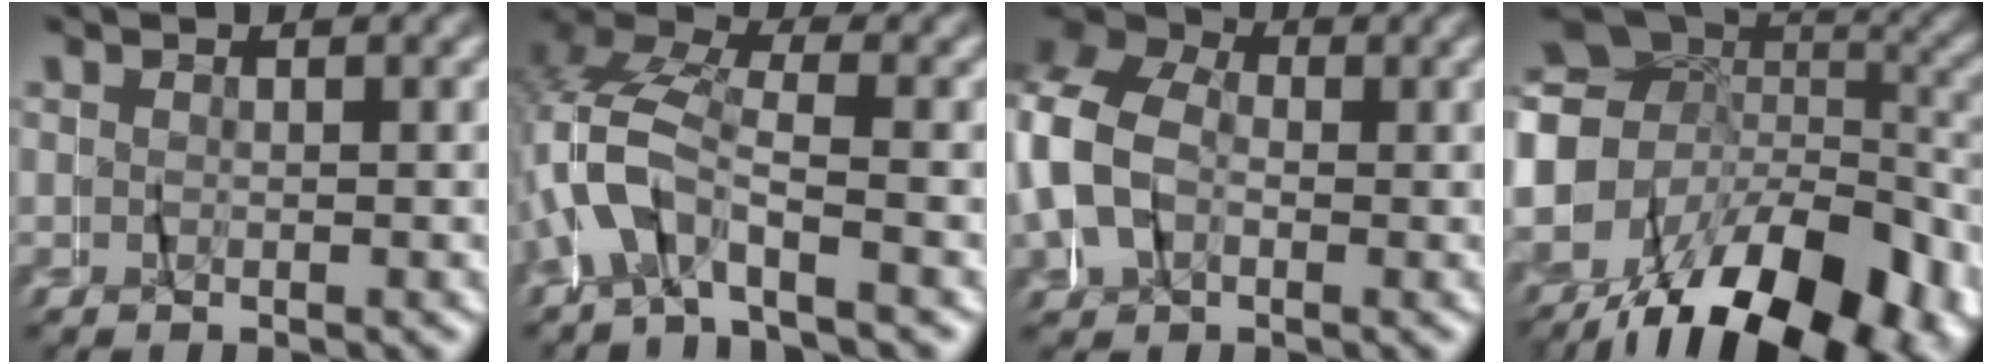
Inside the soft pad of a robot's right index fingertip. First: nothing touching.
{"total": 4.4, "force": [-1.0, 2.8, 3.2], "torque": [-0.109, -0.005, -0.026]}
{"total": 12.9, "force": [1.6, 11.2, 6.2], "torque": [-0.153, 0.016, -0.003]}
{"total": 21.6, "force": [-7.9, 15.6, 12.6], "torque": [-0.268, -0.050, -0.111]}